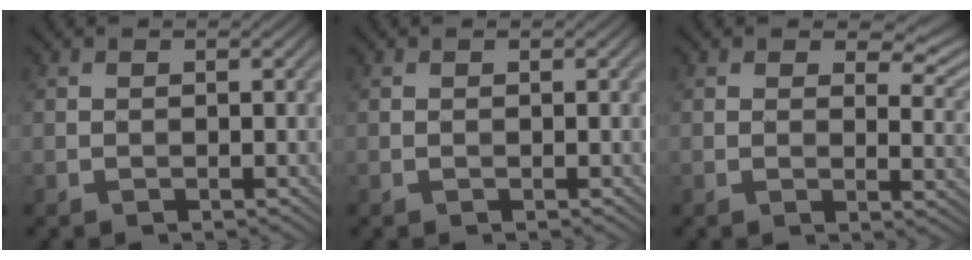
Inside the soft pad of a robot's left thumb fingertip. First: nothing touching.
{"total": 0.0}
{"total": 5.2, "force": [2.9, 2.5, 3.6], "torque": [-0.048, -0.002, 0.042]}